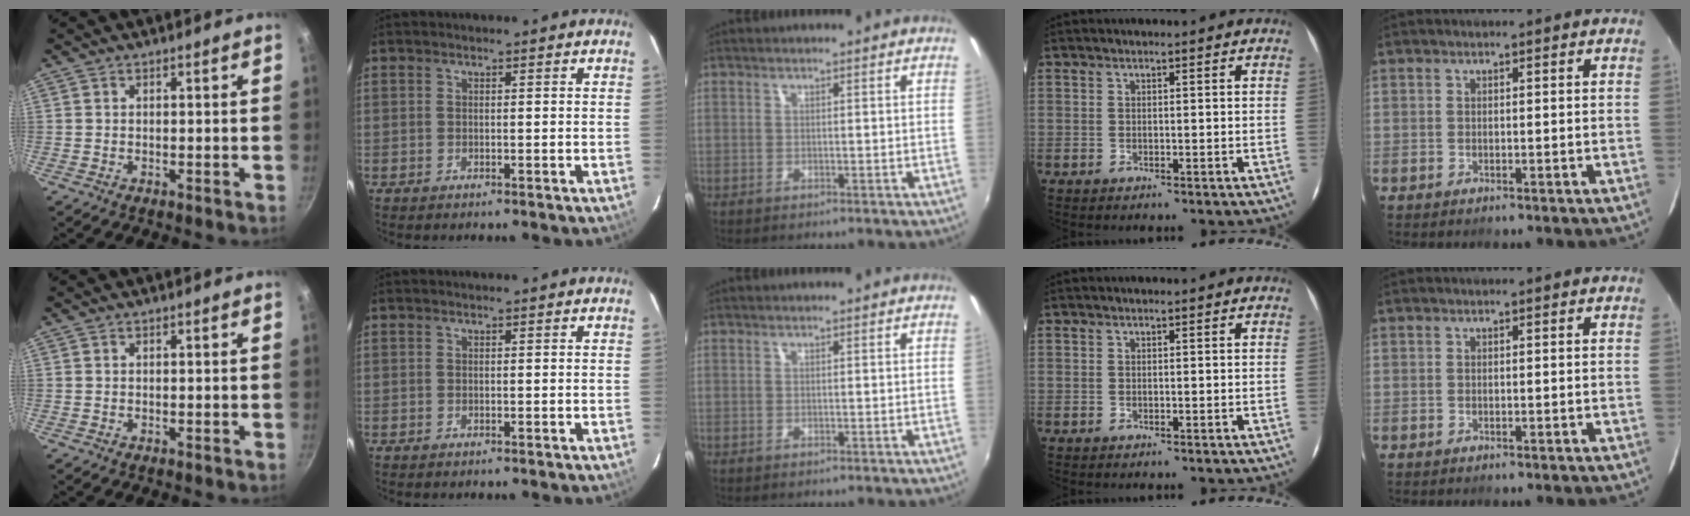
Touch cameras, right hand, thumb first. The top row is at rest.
{}